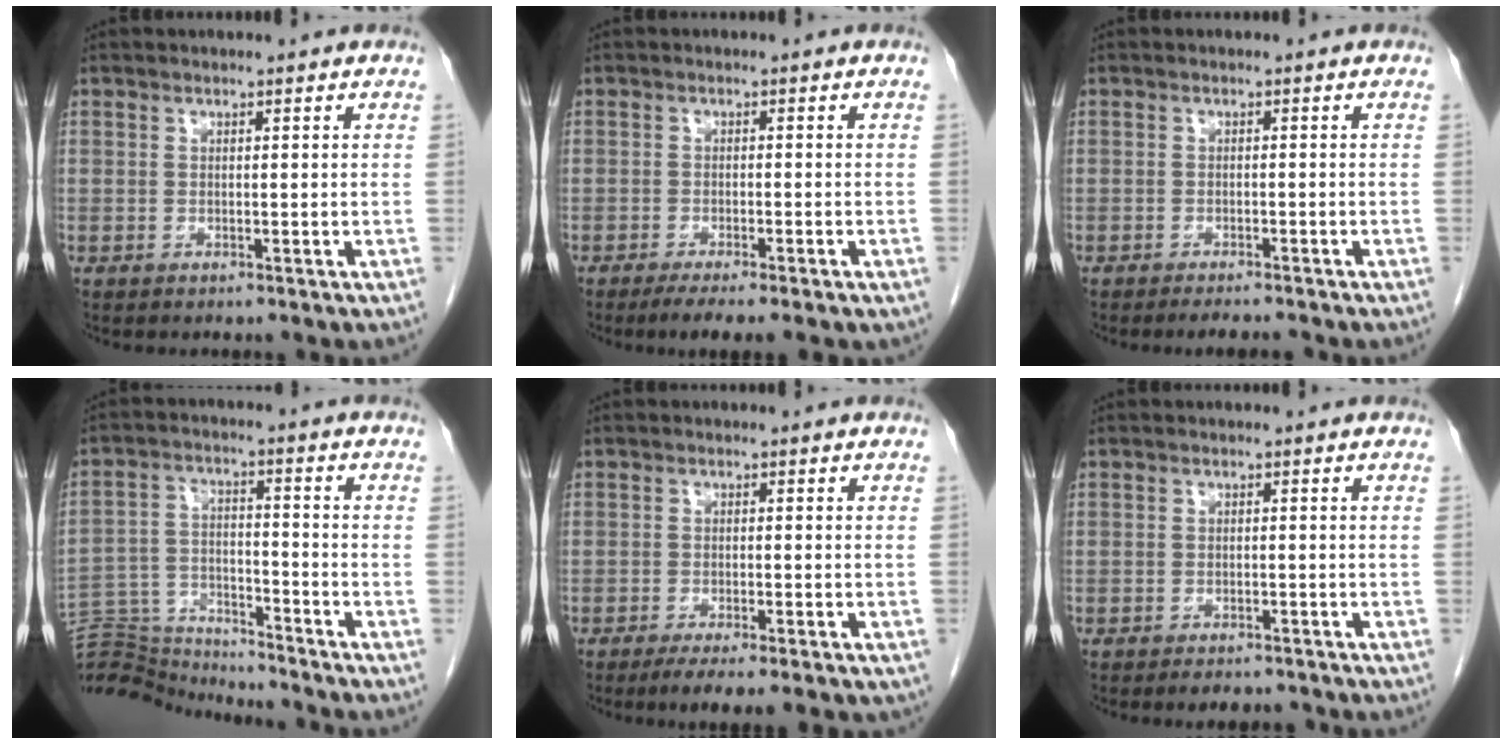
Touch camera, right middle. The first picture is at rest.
{"total": 6.6, "force": [-4.8, 1.0, 4.4], "torque": [-0.053, -0.013, -0.067]}
{"total": 3.4, "force": [-3.1, 0.3, 1.4], "torque": [-0.016, -0.006, -0.043]}
{"total": 13.0, "force": [-12.9, 0.5, 1.0], "torque": [-0.022, 0.022, -0.224]}
{"total": 7.2, "force": [-5.0, 1.5, 5.0], "torque": [-0.059, -0.014, -0.071]}
{"total": 3.5, "force": [-3.1, 1.1, 1.1], "torque": [-0.014, -0.003, -0.039]}